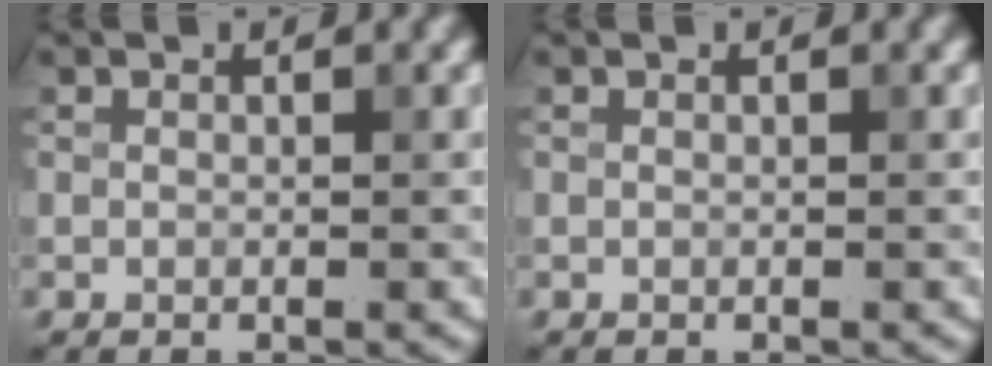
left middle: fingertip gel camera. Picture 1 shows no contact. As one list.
[{"total": 0.0}]